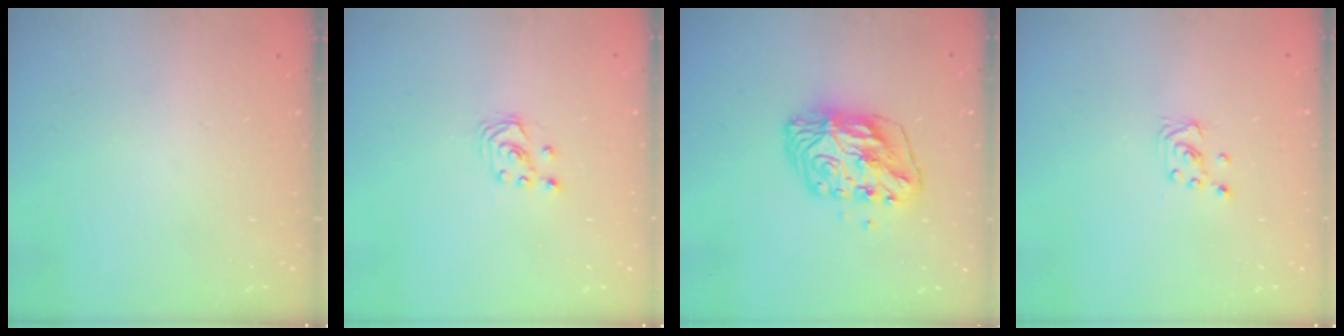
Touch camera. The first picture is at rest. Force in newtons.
{"total": 2.1, "press": 2.1, "slide": 0.3}
{"total": 11.3, "press": 11.2, "slide": 1.6}
{"total": 2.3, "press": 2.3, "slide": 0.2}